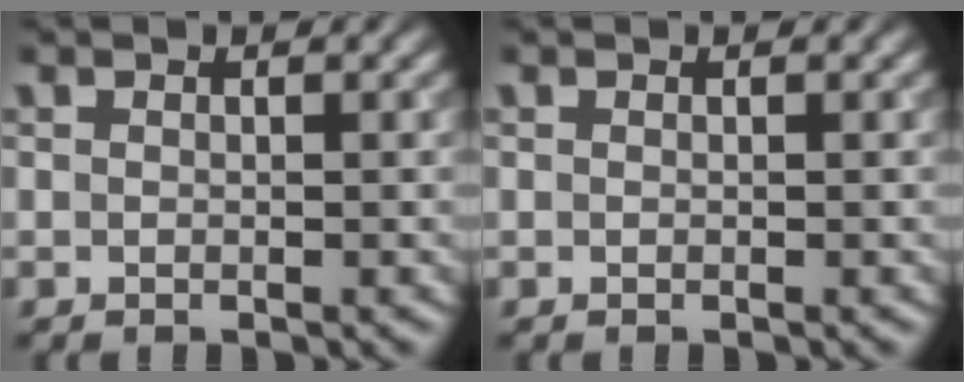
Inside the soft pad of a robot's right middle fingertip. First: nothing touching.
{"total": 0.0}